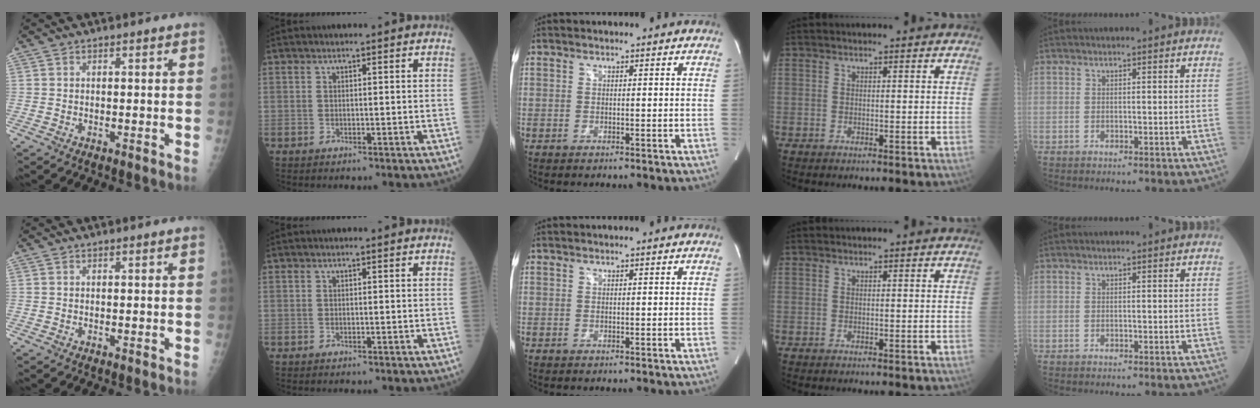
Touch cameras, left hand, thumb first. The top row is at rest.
{}